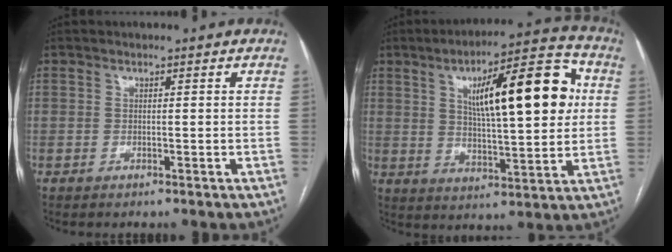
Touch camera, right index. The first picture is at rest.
{"total": 18.1, "force": [4.6, 3.9, 17.0], "torque": [-0.256, 0.025, 0.070]}